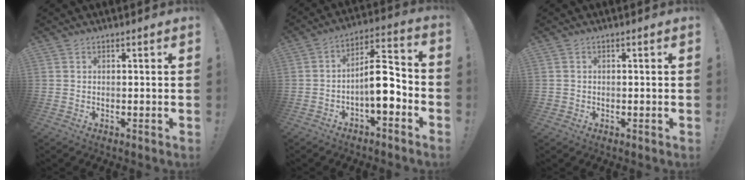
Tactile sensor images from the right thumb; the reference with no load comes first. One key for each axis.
{"total": 11.9, "fx": -3.2, "fy": 4.7, "fz": 10.5, "tx": -0.166, "ty": 0.015, "tz": -0.055}
{"total": 1.0, "fx": -0.2, "fy": 1.0, "fz": 0.2, "tx": -0.003, "ty": 0.002, "tz": -0.004}